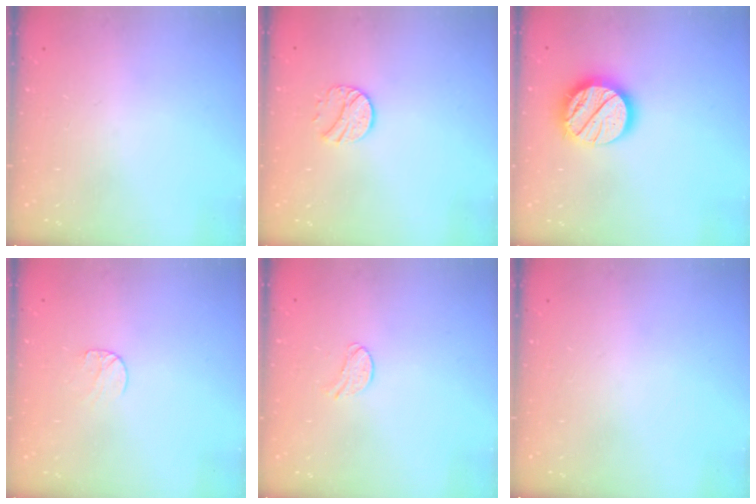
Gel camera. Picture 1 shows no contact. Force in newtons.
{"total": 8.7, "press": 8.7, "slide": 0.3}
{"total": 16.9, "press": 16.9, "slide": 1.3}
{"total": 5.1, "press": 5.1, "slide": 0.5}
{"total": 7.1, "press": 7.1, "slide": 0.5}
{"total": 0.0}